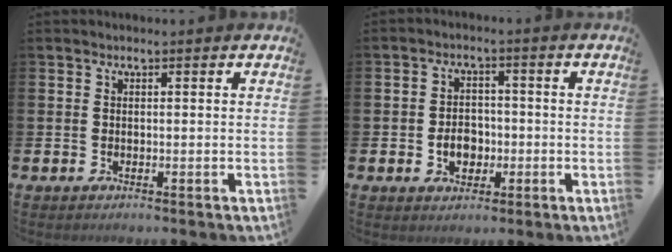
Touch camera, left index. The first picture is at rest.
{"total": 3.9, "force": [-1.2, 3.0, 2.3], "torque": [-0.030, -0.002, -0.029]}